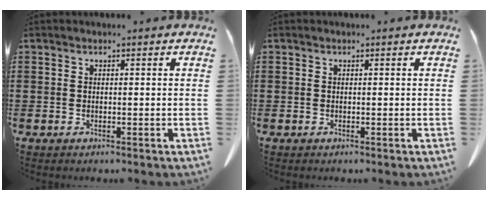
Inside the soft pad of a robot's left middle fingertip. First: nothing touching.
{"total": 0.0}